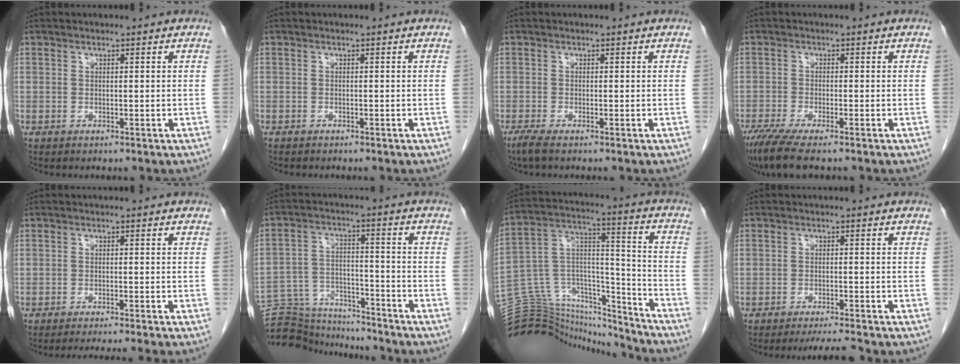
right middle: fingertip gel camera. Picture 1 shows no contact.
{"total": 0.8, "force": [-0.7, 0.2, 0.3], "torque": [-0.008, -0.001, -0.010]}
{"total": 1.7, "force": [-1.3, 0.0, 1.2], "torque": [-0.034, -0.009, -0.030]}
{"total": 6.8, "force": [-5.3, 0.4, 4.2], "torque": [-0.071, -0.018, -0.092]}
{"total": 6.6, "force": [-6.0, -1.2, 2.6], "torque": [-0.015, -0.016, -0.084]}
{"total": 13.9, "force": [-13.6, 2.1, 1.5], "torque": [-0.028, 0.031, -0.215]}
{"total": 25.6, "force": [-24.3, 5.7, 5.4], "torque": [-0.145, 0.038, -0.383]}
{"total": 4.2, "force": [-3.8, -0.7, 1.5], "torque": [-0.022, -0.016, -0.060]}